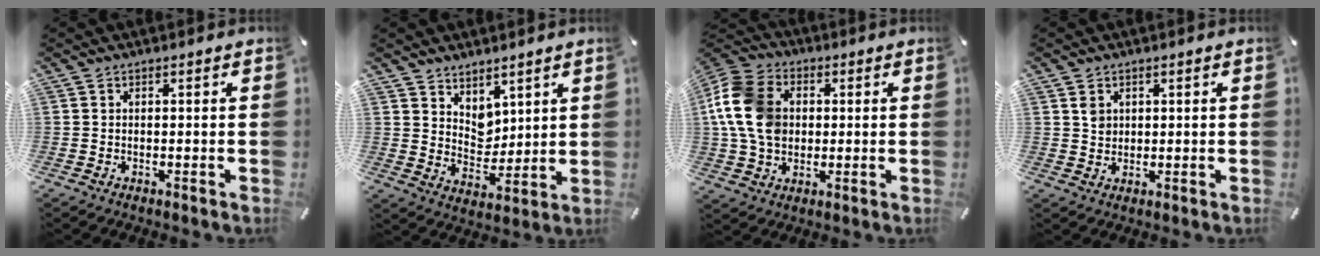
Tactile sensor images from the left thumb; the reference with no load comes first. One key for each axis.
{"total": 7.2, "fx": 5.3, "fy": 4.8, "fz": -0.6, "tx": -0.006, "ty": -0.046, "tz": 0.104}
{"total": 13.8, "fx": 1.0, "fy": 11.1, "fz": 8.2, "tx": -0.199, "ty": 0.019, "tz": 0.017}
{"total": 2.7, "fx": 1.1, "fy": 2.3, "fz": 0.7, "tx": -0.002, "ty": -0.004, "tz": 0.018}